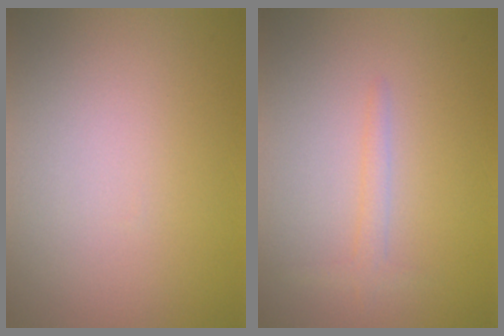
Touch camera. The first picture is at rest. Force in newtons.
{"total": 1.3, "press": 1.3, "slide": 0.1}